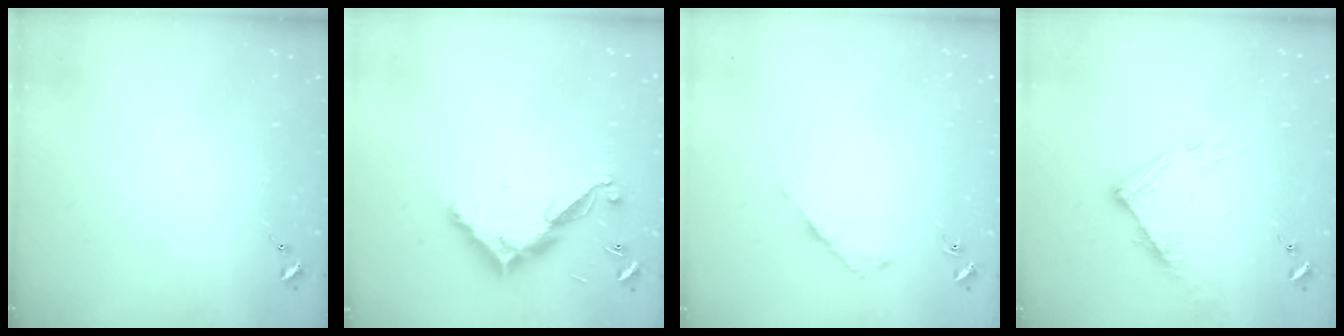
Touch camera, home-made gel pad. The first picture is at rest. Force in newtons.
{"total": 12.8, "press": 12.8, "slide": 0.4}
{"total": 4.2, "press": 4.1, "slide": 0.6}
{"total": 10.5, "press": 10.5, "slide": 0.8}